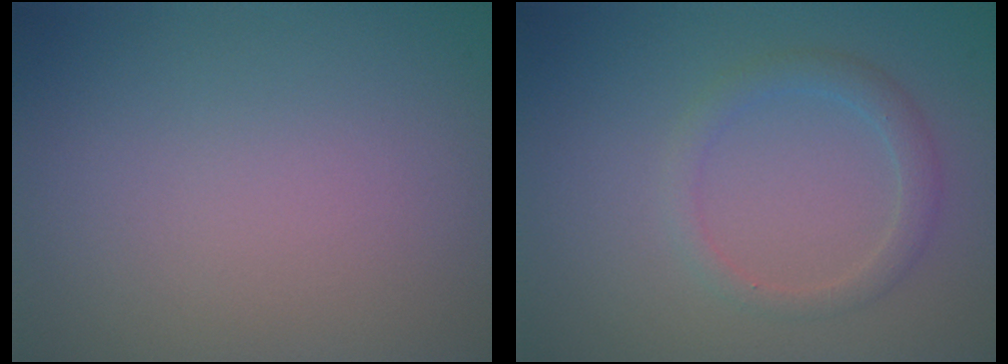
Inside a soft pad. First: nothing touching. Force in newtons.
{"total": 1.9, "press": 1.9, "slide": 0.0}